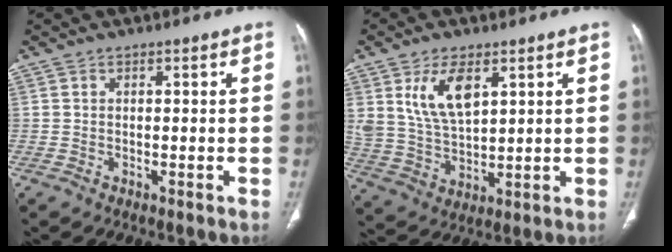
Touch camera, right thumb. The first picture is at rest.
{"total": 10.5, "force": [4.6, 5.2, 7.8], "torque": [-0.140, -0.022, 0.101]}